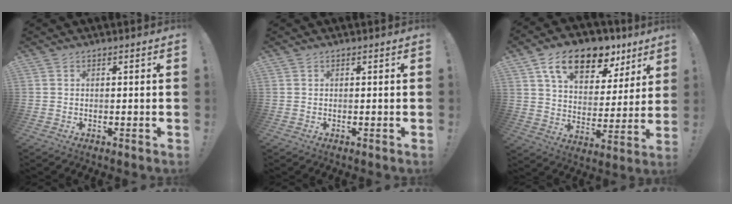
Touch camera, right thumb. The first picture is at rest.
{"total": 0.0}
{"total": 17.3, "force": [10.5, 9.3, 10.1], "torque": [-0.161, -0.057, 0.185]}